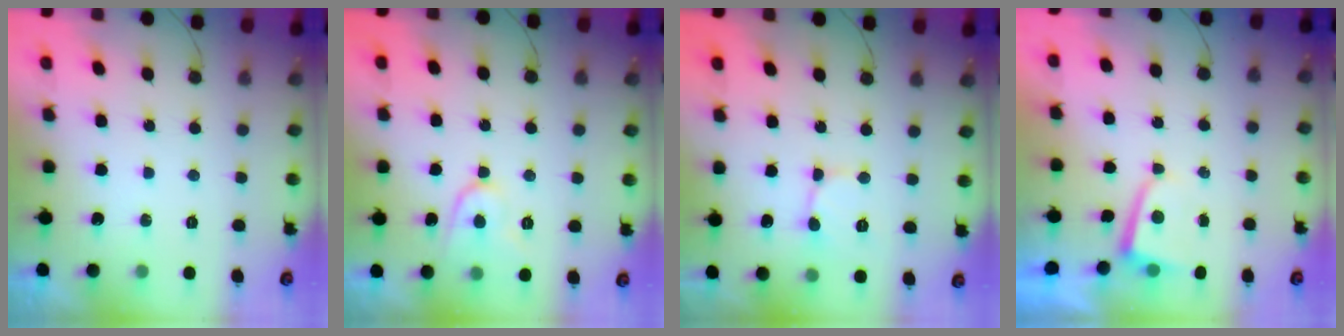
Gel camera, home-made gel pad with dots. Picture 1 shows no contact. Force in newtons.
{"total": 7.7, "press": 7.7, "slide": 0.7}
{"total": 2.6, "press": 2.6, "slide": 0.2}
{"total": 1.6, "press": 1.6, "slide": 0.3}